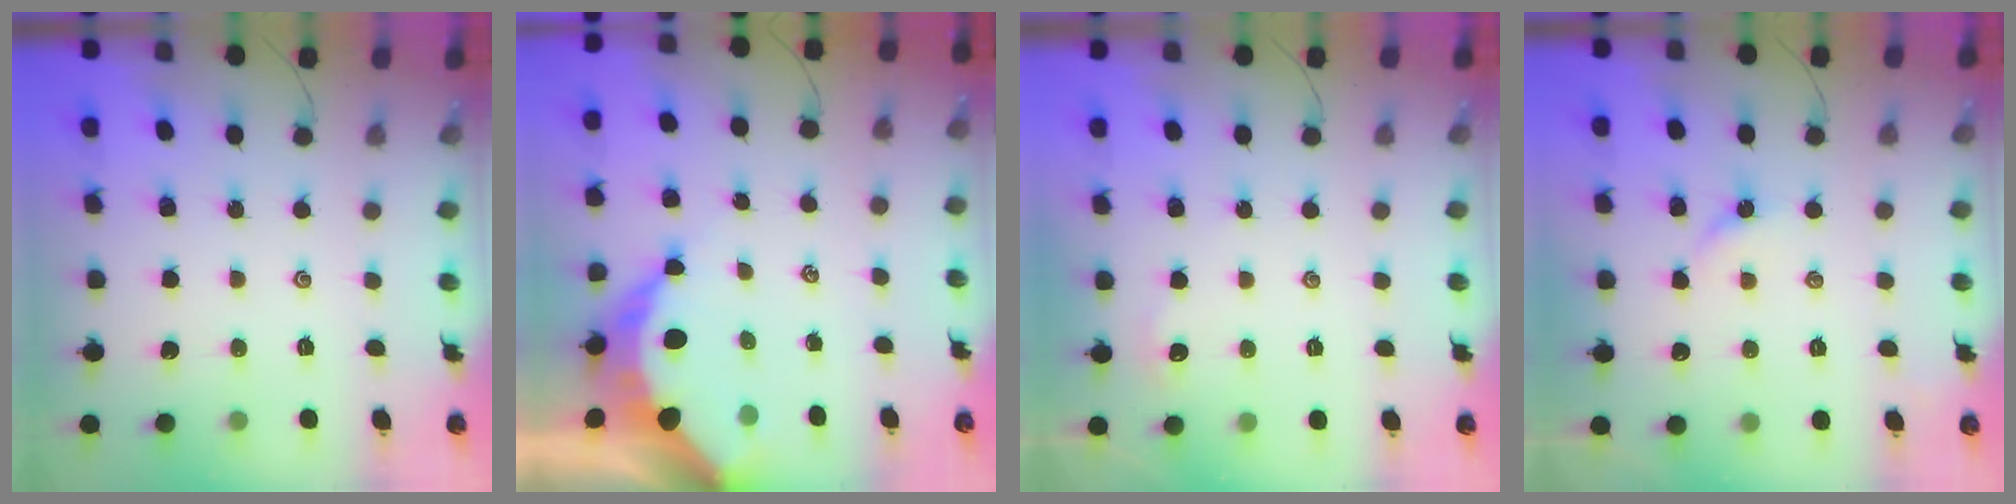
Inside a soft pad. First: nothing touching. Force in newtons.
{"total": 9.1, "press": 9.1, "slide": 0.7}
{"total": 2.7, "press": 2.7, "slide": 0.3}
{"total": 2.7, "press": 2.7, "slide": 0.5}